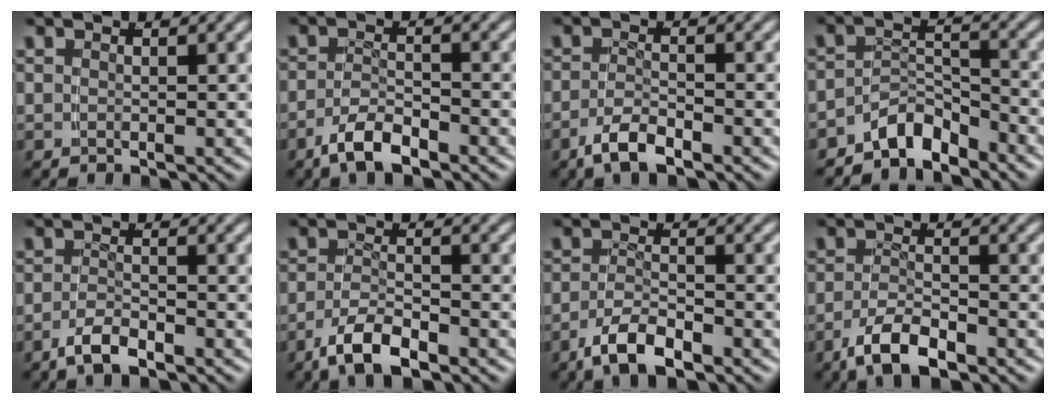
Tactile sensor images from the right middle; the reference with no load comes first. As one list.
[{"total": 3.2, "force": [-2.6, 0.7, 1.8], "torque": [-0.034, -0.003, -0.044]}, {"total": 2.8, "force": [-2.2, 0.5, 1.7], "torque": [-0.034, -0.004, -0.038]}, {"total": 4.7, "force": [-3.9, 1.7, 1.9], "torque": [-0.018, -0.003, -0.068]}, {"total": 2.5, "force": [-2.1, 0.3, 1.3], "torque": [-0.026, -0.001, -0.038]}, {"total": 3.7, "force": [-2.7, 1.1, 2.4], "torque": [-0.045, -0.006, -0.043]}, {"total": 3.6, "force": [-2.6, 1.0, 2.2], "torque": [-0.042, -0.005, -0.043]}, {"total": 3.8, "force": [-2.7, 1.2, 2.5], "torque": [-0.047, -0.007, -0.042]}]